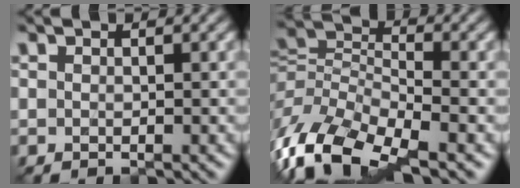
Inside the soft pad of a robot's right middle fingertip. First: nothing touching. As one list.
[{"total": 10.6, "force": [-5.8, 4.5, 7.7], "torque": [-0.160, -0.007, -0.123]}]